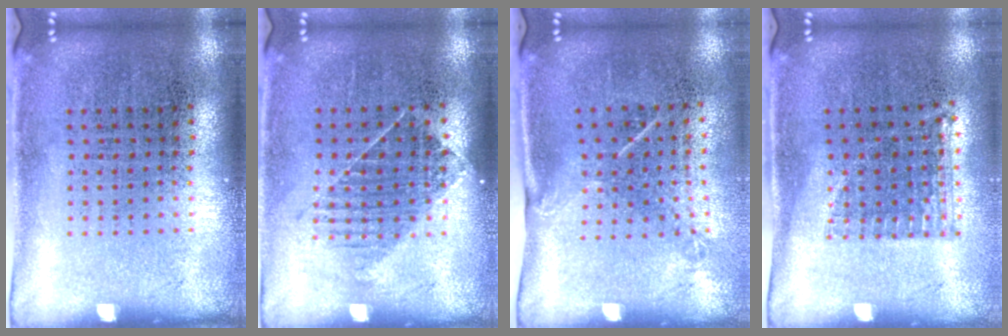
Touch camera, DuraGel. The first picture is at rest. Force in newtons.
{"total": 1.1, "press": 0.9, "slide": 0.7}
{"total": 1.5, "press": 1.0, "slide": 1.1}
{"total": 1.0, "press": 0.9, "slide": 0.5}